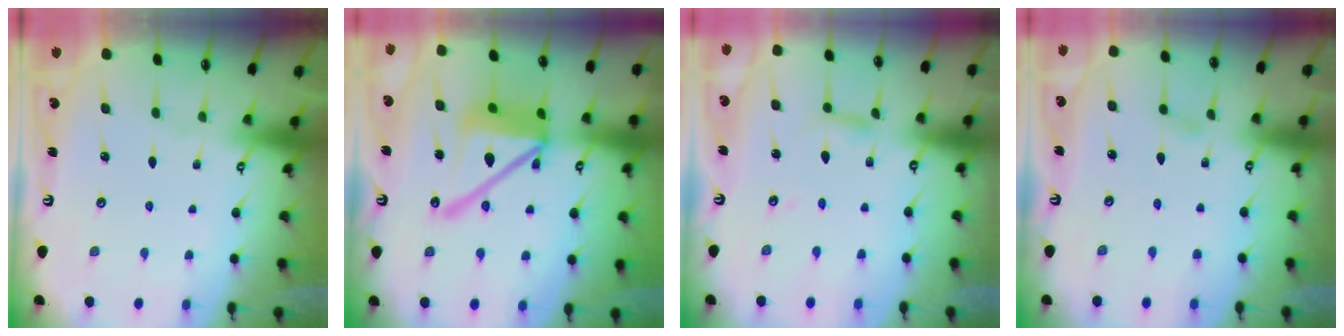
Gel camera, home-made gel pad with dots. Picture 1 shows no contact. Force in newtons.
{"total": 16.4, "press": 16.3, "slide": 1.9}
{"total": 2.8, "press": 2.7, "slide": 0.3}
{"total": 2.0, "press": 2.0, "slide": 0.3}